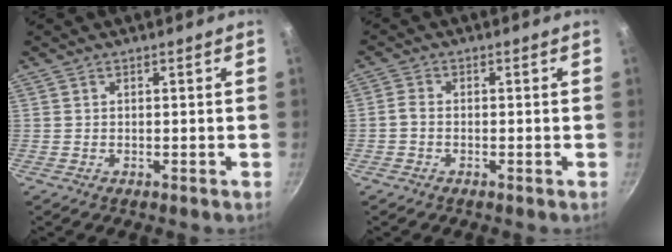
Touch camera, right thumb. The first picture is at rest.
{"total": 1.8, "force": [-0.8, 1.2, 1.1], "torque": [-0.028, 0.011, -0.022]}